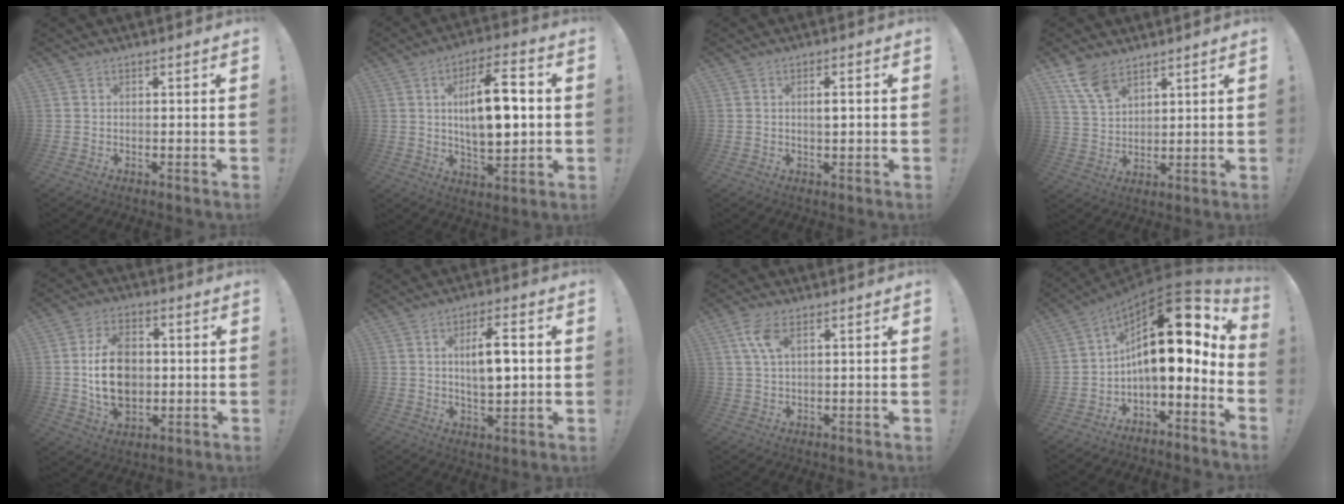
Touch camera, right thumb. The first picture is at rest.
{"total": 15.5, "force": [1.5, 6.8, 13.9], "torque": [-0.216, 0.001, 0.019]}
{"total": 2.2, "force": [0.2, 0.6, 2.1], "torque": [-0.031, -0.003, -0.001]}
{"total": 8.9, "force": [6.2, 4.6, 4.3], "torque": [-0.085, -0.027, 0.123]}
{"total": 15.5, "force": [0.2, 11.3, 10.6], "torque": [-0.172, 0.002, 0.004]}
{"total": 9.3, "force": [1.3, 3.4, 8.5], "torque": [-0.135, -0.001, 0.016]}
{"total": 6.2, "force": [2.5, 3.0, 4.8], "torque": [-0.095, -0.002, 0.046]}
{"total": 20.2, "force": [4.9, 8.4, 17.7], "torque": [-0.296, -0.030, 0.086]}